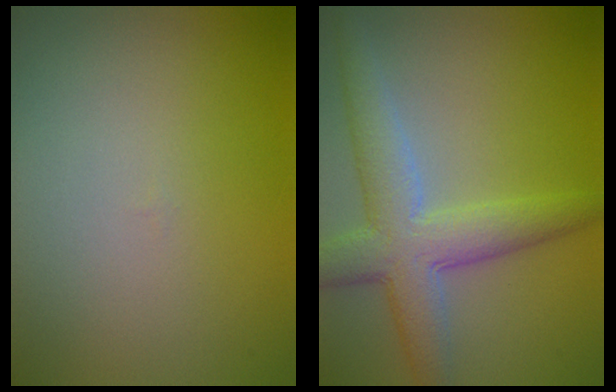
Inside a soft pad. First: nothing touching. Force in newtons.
{"total": 4.6, "press": 4.6, "slide": 0.3}